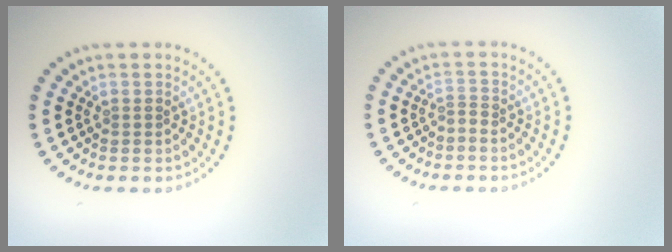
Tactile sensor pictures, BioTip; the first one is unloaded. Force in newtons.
{"total": 0.6, "press": 0.1, "slide": 0.6}